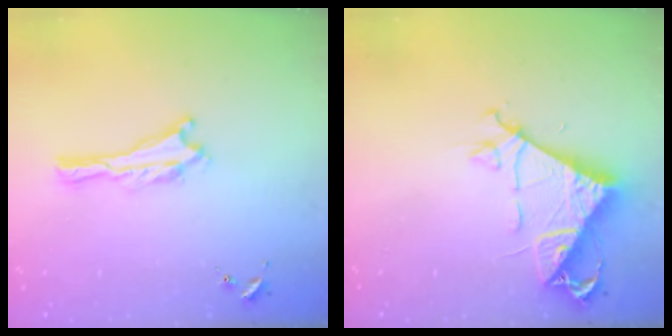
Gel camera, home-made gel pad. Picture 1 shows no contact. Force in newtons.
{"total": 8.1, "press": 8.1, "slide": 0.6}